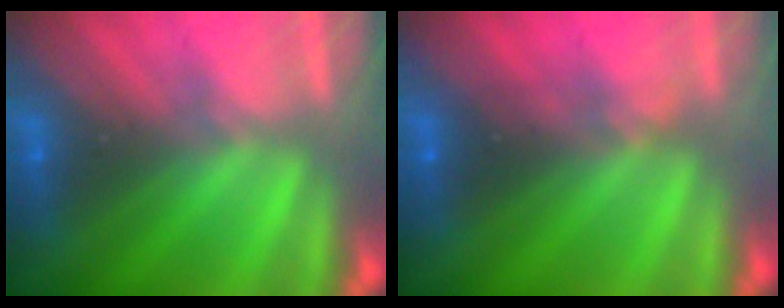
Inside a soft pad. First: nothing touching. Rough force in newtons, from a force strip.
{"total": 2.3}